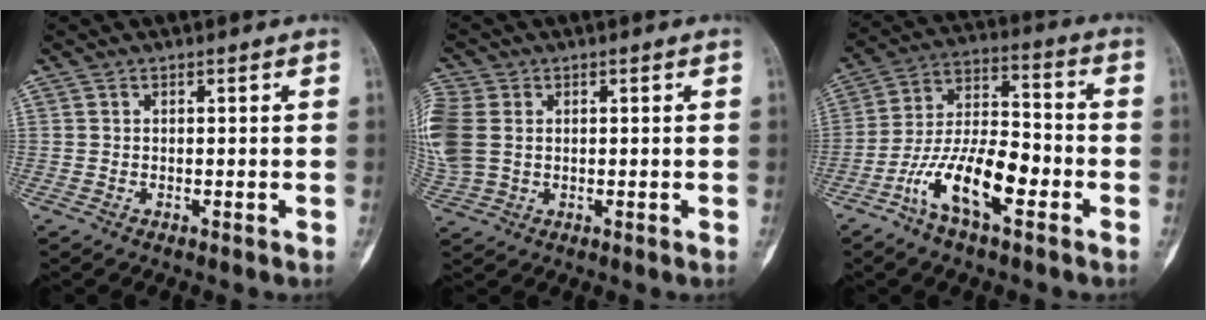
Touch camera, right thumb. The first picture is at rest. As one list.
[{"total": 10.5, "force": [1.2, 8.0, 6.7], "torque": [-0.191, 0.007, 0.030]}, {"total": 14.4, "force": [-6.3, 5.7, 11.6], "torque": [-0.211, 0.048, -0.118]}]